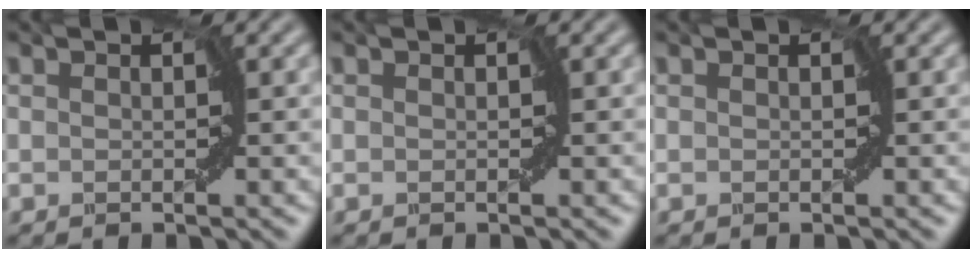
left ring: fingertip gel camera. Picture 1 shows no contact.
{"total": 0.0}
{"total": 0.0}